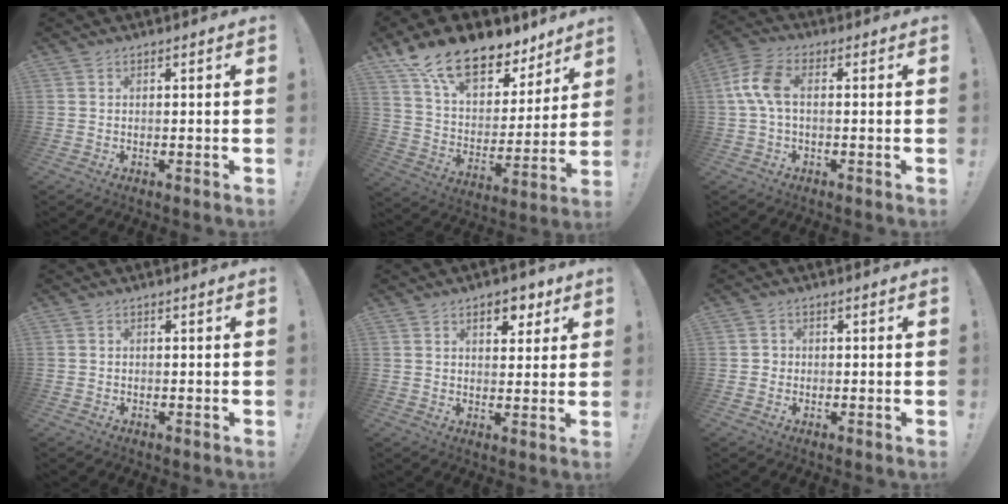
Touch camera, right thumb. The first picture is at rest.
{"total": 18.0, "force": [13.4, 8.5, 8.6], "torque": [-0.153, -0.092, 0.245]}
{"total": 8.0, "force": [0.6, 3.7, 7.1], "torque": [-0.151, 0.007, 0.016]}
{"total": 0.6, "force": [-0.2, 0.5, -0.2], "torque": [0.003, 0.003, -0.003]}
{"total": 6.8, "force": [3.6, 4.2, 4.0], "torque": [-0.038, -0.012, 0.058]}
{"total": 1.8, "force": [-0.5, 1.7, 0.6], "torque": [-0.006, 0.005, -0.010]}